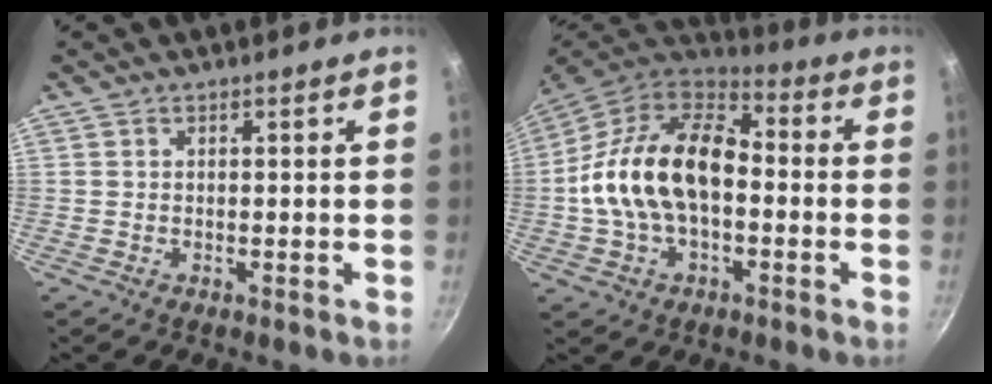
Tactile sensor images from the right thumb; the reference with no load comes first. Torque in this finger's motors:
{"motor_torque": [0.05, 1.11, 0.16, 0.02, 0.20]}